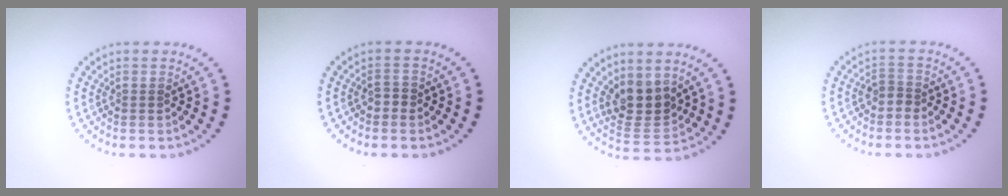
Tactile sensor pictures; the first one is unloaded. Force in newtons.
{"total": 1.0, "press": 0.9, "slide": 0.3}
{"total": 3.7, "press": 3.3, "slide": 1.7}
{"total": 1.2, "press": 0.9, "slide": 0.8}